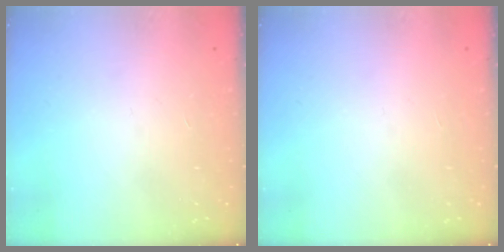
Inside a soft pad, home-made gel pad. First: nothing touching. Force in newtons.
{"total": 0.0}